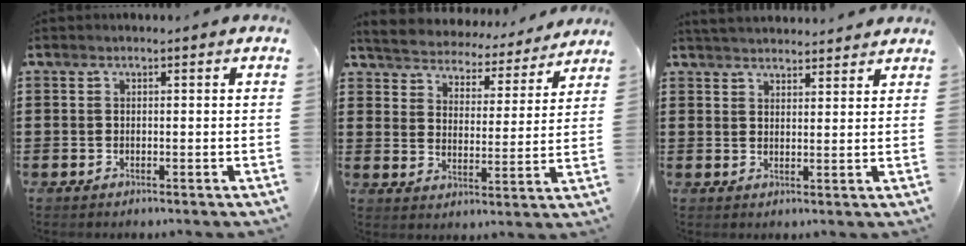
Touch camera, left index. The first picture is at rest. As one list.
[{"total": 3.9, "force": [3.8, 0.1, -0.8], "torque": [-0.011, -0.038, 0.060]}, {"total": 3.0, "force": [3.0, 0.1, -0.1], "torque": [-0.008, -0.007, 0.057]}]